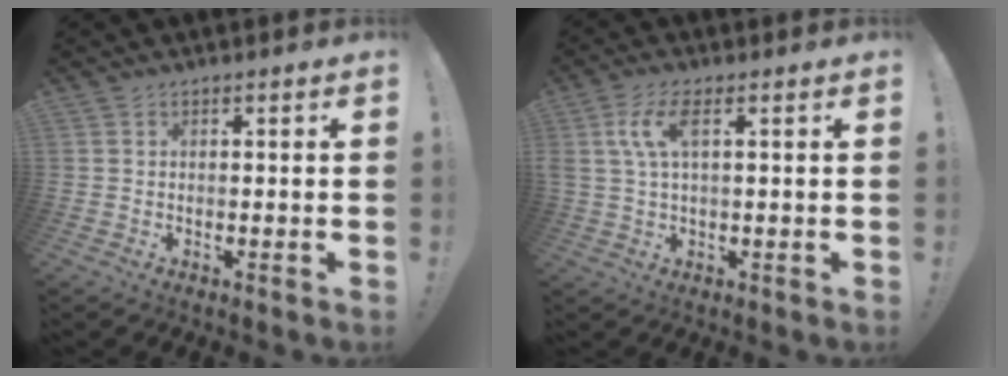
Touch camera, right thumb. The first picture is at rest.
{"total": 7.4, "force": [2.2, 2.7, 6.5], "torque": [-0.130, 0.003, 0.040]}